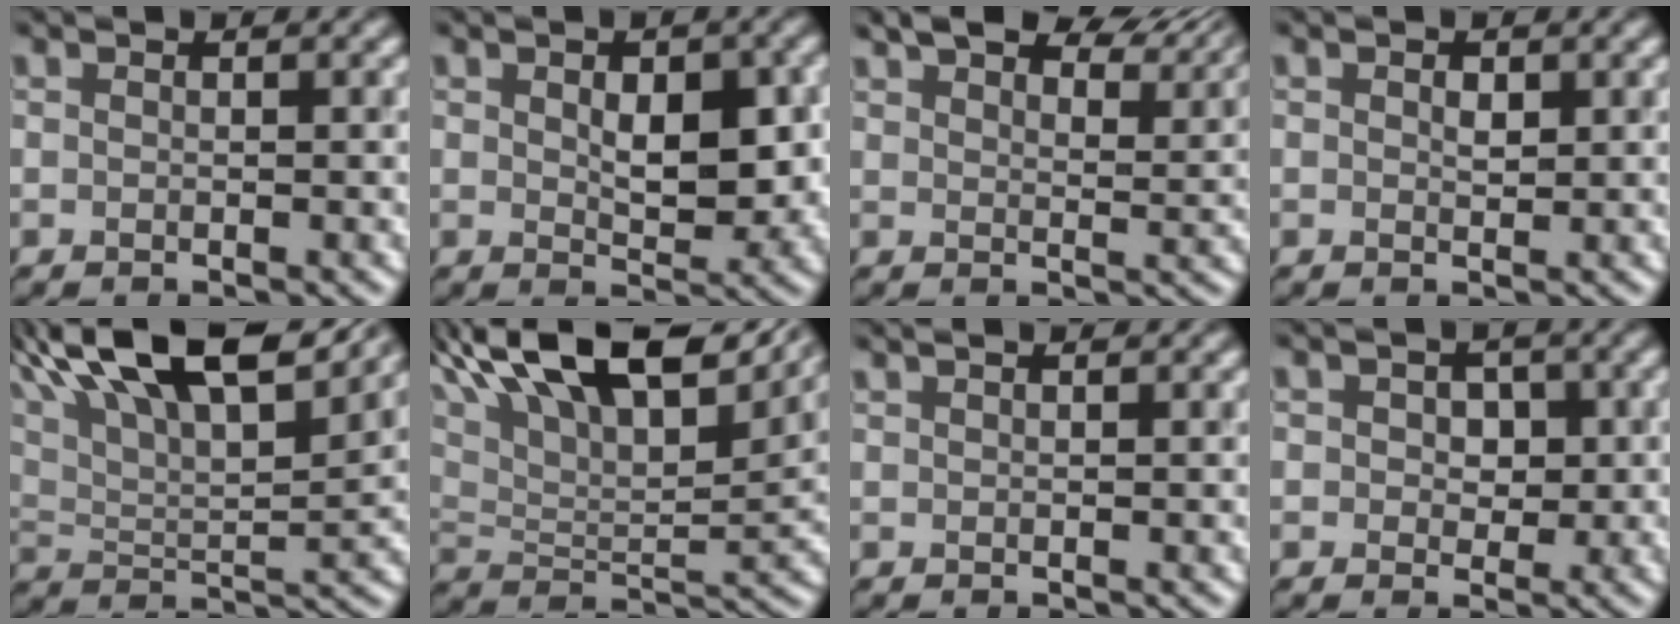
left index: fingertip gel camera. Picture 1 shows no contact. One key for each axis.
{"total": 5.0, "fx": 0.4, "fy": 2.7, "fz": 4.2, "tx": -0.055, "ty": 0.001, "tz": 0.015}
{"total": 7.7, "fx": 6.5, "fy": 2.2, "fz": 3.4, "tx": -0.041, "ty": 0.018, "tz": 0.087}
{"total": 0.9, "fx": 0.4, "fy": 0.5, "fz": 0.6, "tx": -0.007, "ty": 0.006, "tz": 0.009}
{"total": 14.9, "fx": 10.2, "fy": 4.5, "fz": 9.8, "tx": -0.166, "ty": 0.030, "tz": 0.154}
{"total": 16.1, "fx": 10.5, "fy": 6.4, "fz": 10.4, "tx": -0.185, "ty": 0.038, "tz": 0.164}
{"total": 1.2, "fx": 1.1, "fy": 0.0, "fz": 0.2, "tx": -0.002, "ty": 0.003, "tz": 0.017}
{"total": 2.3, "fx": 0.3, "fy": 1.9, "fz": 1.2, "tx": -0.001, "ty": 0.007, "tz": 0.002}